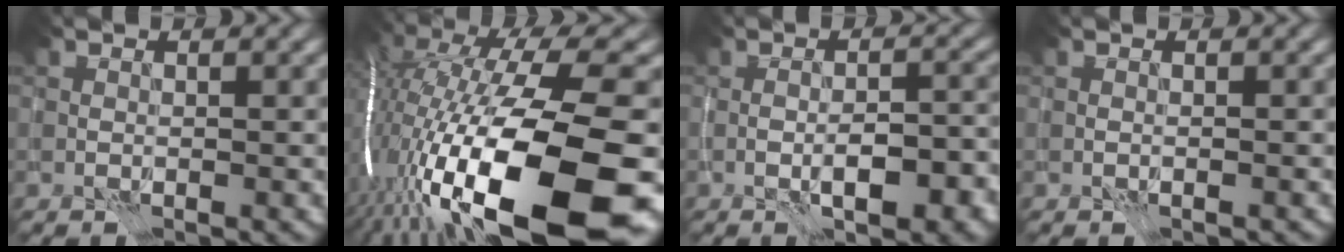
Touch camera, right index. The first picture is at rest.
{"total": 18.8, "force": [-5.9, 5.4, 17.1], "torque": [-0.294, 0.001, -0.105]}
{"total": 5.2, "force": [-1.9, 2.0, 4.4], "torque": [-0.070, 0.003, -0.028]}
{"total": 0.6, "force": [-0.5, 0.1, 0.4], "torque": [-0.007, 0.000, -0.008]}